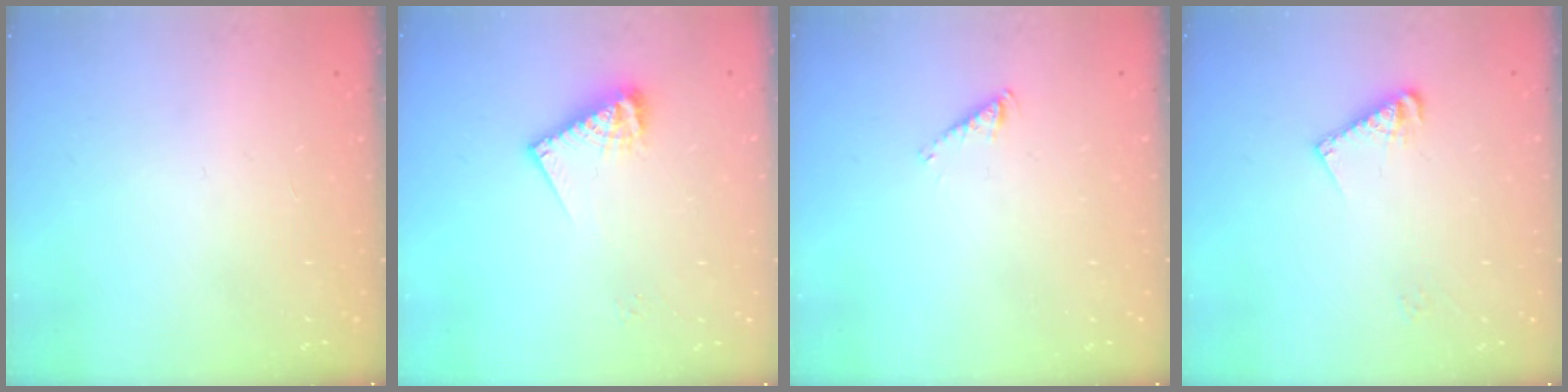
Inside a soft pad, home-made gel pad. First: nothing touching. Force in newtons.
{"total": 9.8, "press": 9.8, "slide": 0.8}
{"total": 3.3, "press": 3.3, "slide": 0.5}
{"total": 7.3, "press": 7.2, "slide": 0.7}